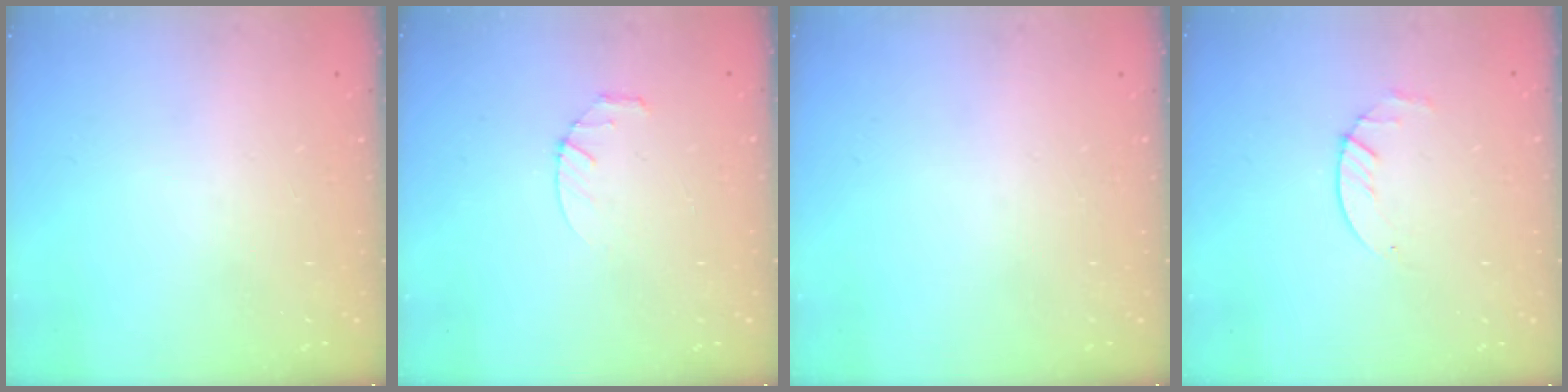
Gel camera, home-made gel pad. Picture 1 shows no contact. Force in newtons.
{"total": 2.8, "press": 2.8, "slide": 0.4}
{"total": 0.0}
{"total": 2.9, "press": 2.9, "slide": 0.4}